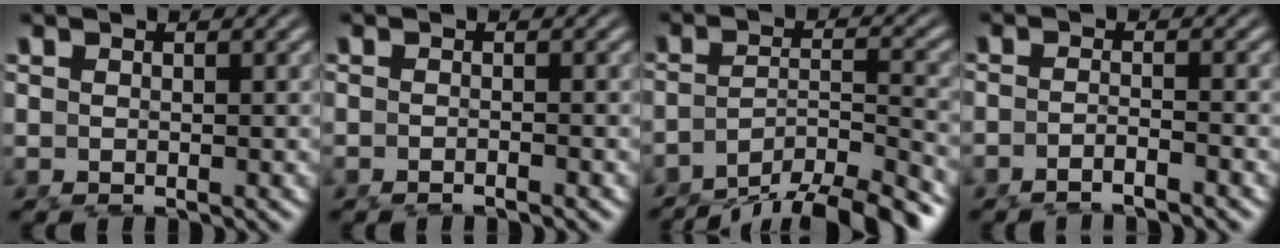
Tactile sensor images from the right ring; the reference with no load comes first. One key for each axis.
{"total": 1.3, "fx": -1.2, "fy": -0.3, "fz": 0.3, "tx": -0.004, "ty": 0.001, "tz": -0.022}
{"total": 9.0, "fx": -6.5, "fy": 3.8, "fz": 4.9, "tx": -0.072, "ty": -0.040, "tz": -0.087}
{"total": 2.6, "fx": -2.3, "fy": -0.3, "fz": 1.1, "tx": -0.021, "ty": -0.006, "tz": -0.039}